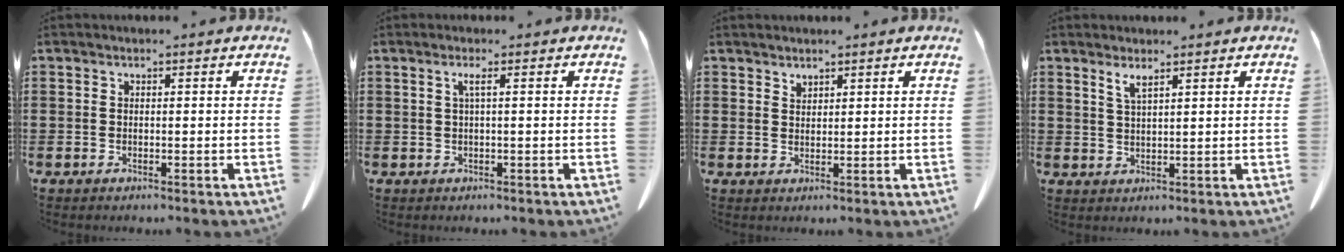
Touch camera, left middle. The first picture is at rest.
{"total": 1.5, "force": [0.4, -0.1, 1.4], "torque": [-0.029, -0.001, 0.006]}
{"total": 1.5, "force": [1.5, 0.3, 0.1], "torque": [-0.004, -0.002, 0.029]}
{"total": 2.5, "force": [1.9, 0.2, 1.6], "torque": [-0.037, -0.002, 0.035]}